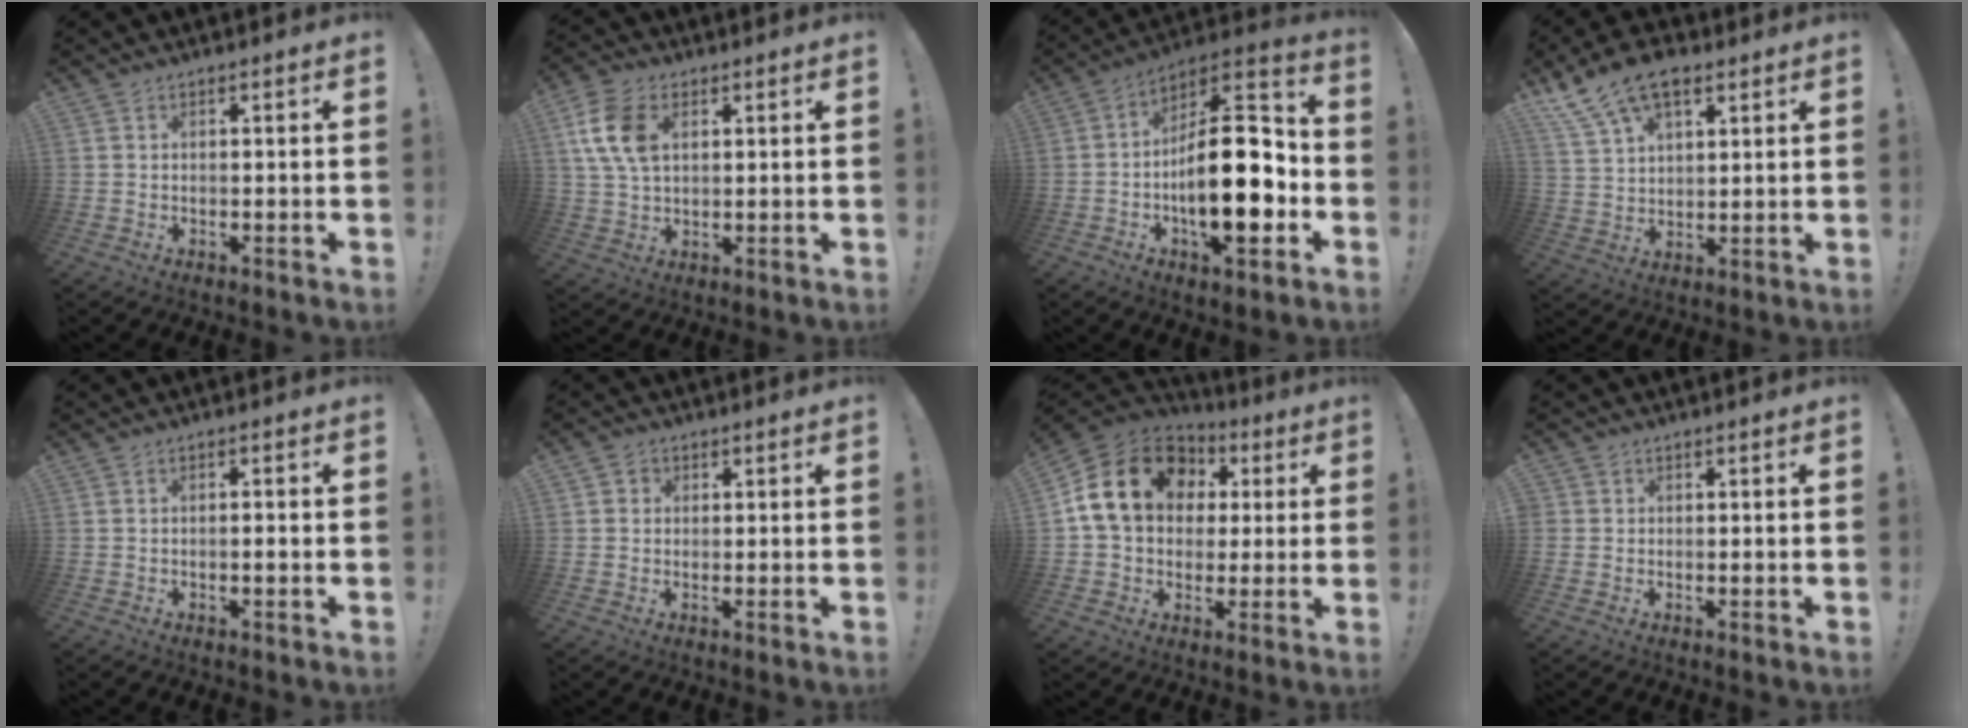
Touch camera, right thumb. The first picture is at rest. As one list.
[{"total": 12.0, "force": [3.7, 8.0, 8.2], "torque": [-0.160, 0.003, 0.072]}, {"total": 22.7, "force": [-4.4, 9.4, 20.2], "torque": [-0.334, 0.019, -0.069]}, {"total": 12.4, "force": [7.9, 6.4, 7.2], "torque": [-0.137, -0.032, 0.151]}, {"total": 1.4, "force": [-0.7, 0.0, 1.2], "torque": [-0.018, 0.002, -0.013]}, {"total": 2.1, "force": [0.1, 2.0, 0.6], "torque": [-0.007, 0.002, 0.002]}, {"total": 19.6, "force": [5.2, 14.8, 11.8], "torque": [-0.192, -0.005, 0.105]}, {"total": 1.0, "force": [0.0, 0.9, 0.2], "torque": [-0.009, 0.005, 0.002]}]